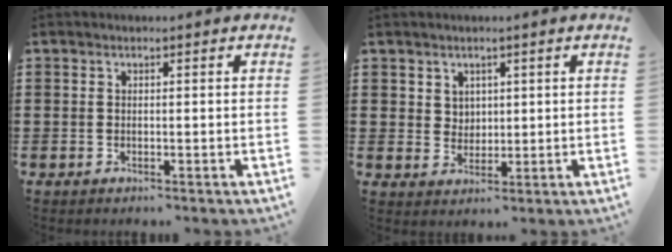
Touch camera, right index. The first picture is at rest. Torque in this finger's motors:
{"motor_torque": [-0.82, 1.07, 0.05, -0.01]}